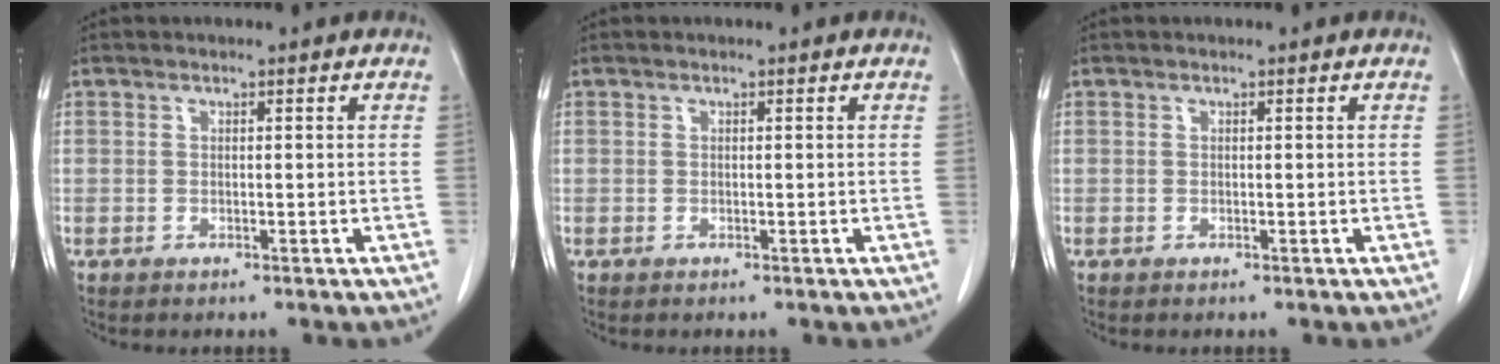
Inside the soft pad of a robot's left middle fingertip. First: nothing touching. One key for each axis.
{"total": 0.0}
{"total": 0.0}